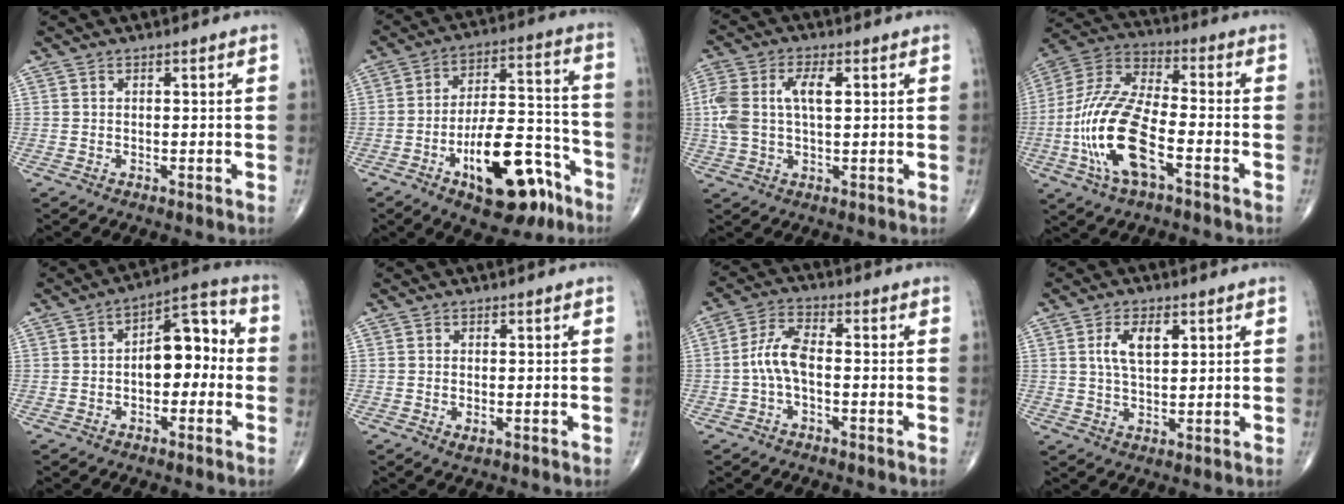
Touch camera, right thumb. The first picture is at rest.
{"total": 18.4, "force": [-9.3, 7.9, 13.7], "torque": [-0.187, 0.073, -0.137]}
{"total": 9.8, "force": [1.6, 4.9, 8.3], "torque": [-0.198, 0.021, 0.033]}
{"total": 18.0, "force": [-5.7, 7.4, 15.4], "torque": [-0.332, 0.029, -0.108]}
{"total": 10.1, "force": [-0.7, 5.8, 8.3], "torque": [-0.088, 0.038, -0.024]}
{"total": 1.3, "force": [-0.4, 0.6, 1.1], "torque": [-0.018, -0.003, -0.005]}
{"total": 6.1, "force": [-1.1, 2.6, 5.4], "torque": [-0.114, 0.021, -0.029]}
{"total": 6.0, "force": [2.0, 3.0, 4.8], "torque": [-0.088, -0.006, 0.039]}